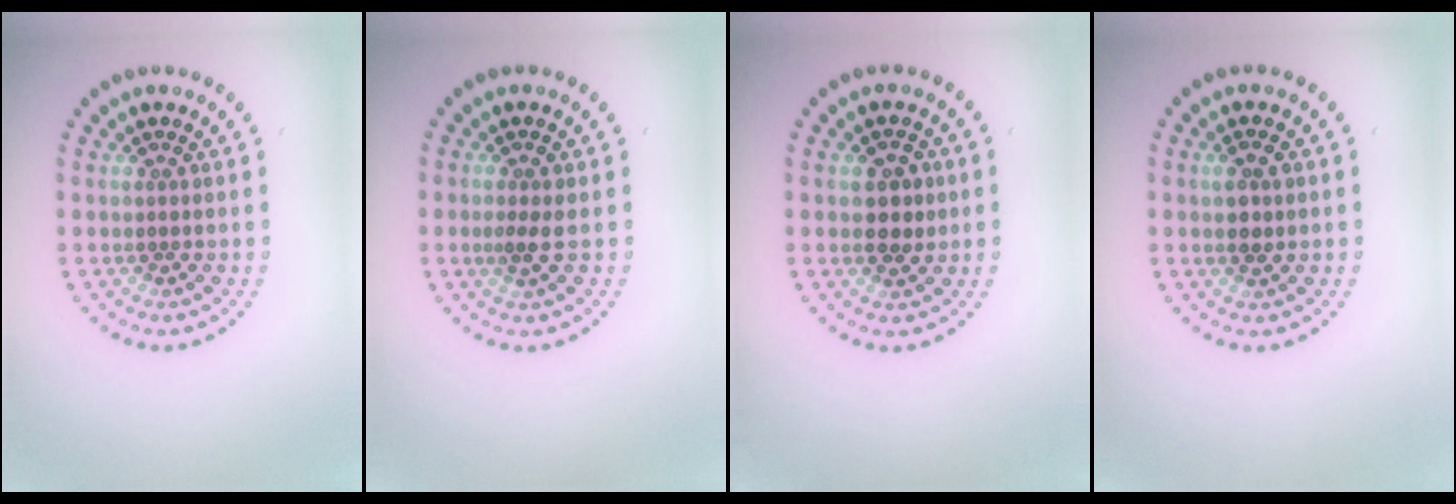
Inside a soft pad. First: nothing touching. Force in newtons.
{"total": 1.3, "press": 1.2, "slide": 0.6}
{"total": 2.4, "press": 2.4, "slide": 0.2}
{"total": 1.8, "press": 1.8, "slide": 0.4}